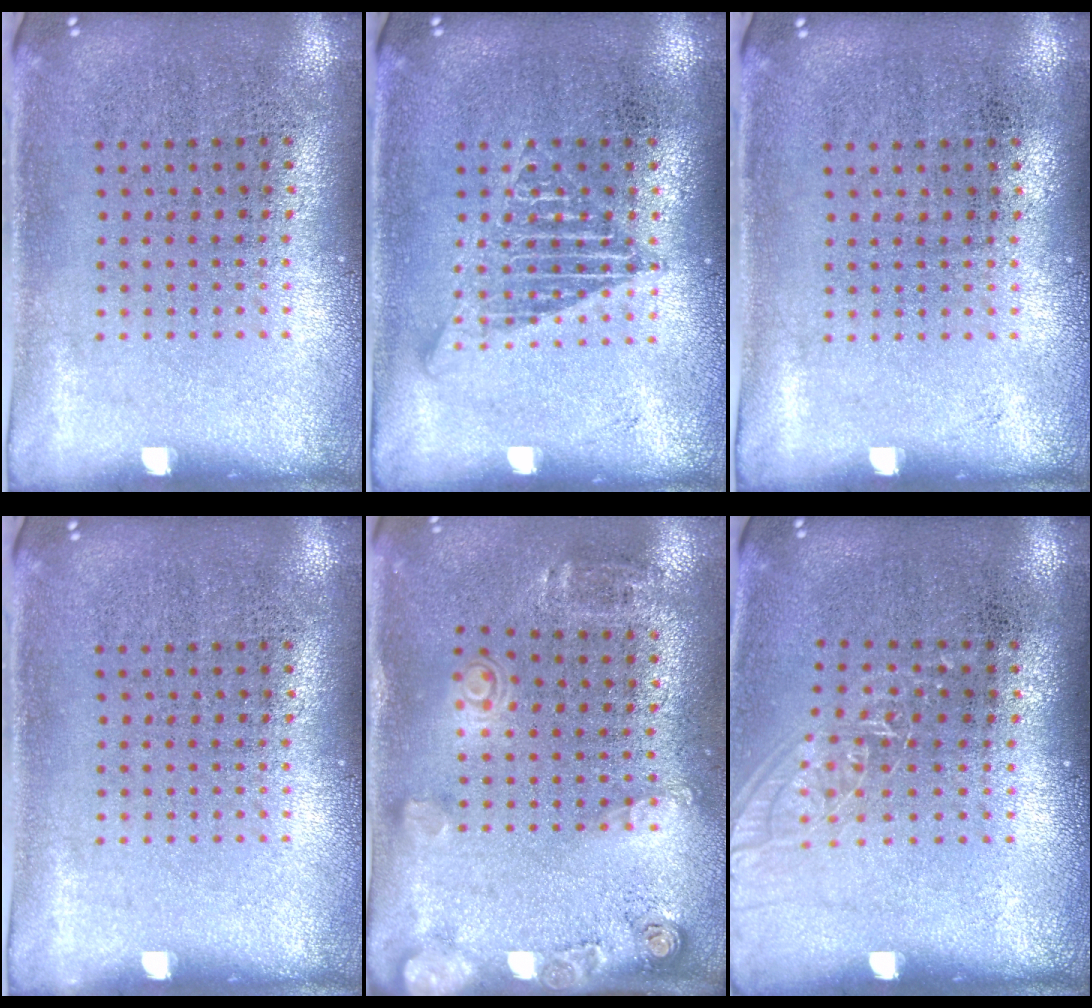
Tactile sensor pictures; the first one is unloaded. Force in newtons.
{"total": 1.9, "press": 1.9, "slide": 0.2}
{"total": 0.0}
{"total": 0.0}
{"total": 2.0, "press": 1.2, "slide": 1.5}
{"total": 1.0, "press": 1.0, "slide": 0.3}